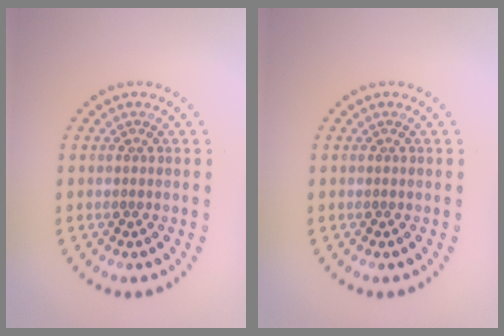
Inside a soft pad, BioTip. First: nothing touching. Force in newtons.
{"total": 0.0}